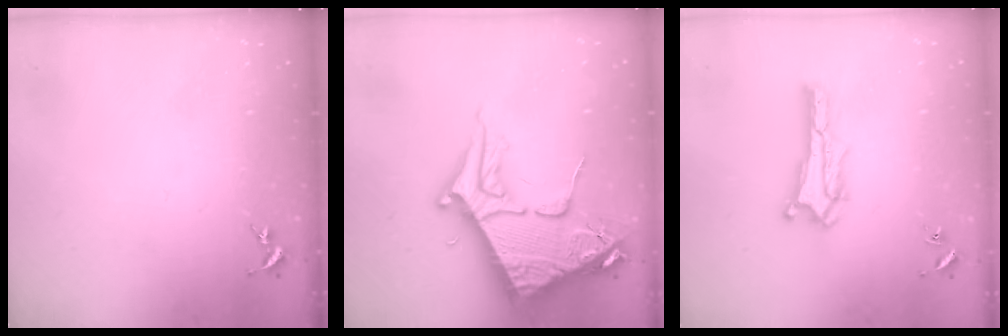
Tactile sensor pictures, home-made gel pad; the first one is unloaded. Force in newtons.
{"total": 10.7, "press": 10.7, "slide": 1.2}
{"total": 0.9, "press": 0.9, "slide": 0.2}